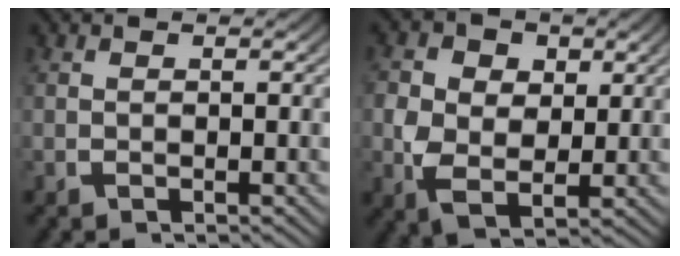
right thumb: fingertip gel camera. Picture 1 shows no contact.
{"total": 5.3, "force": [-0.3, 4.1, 3.3], "torque": [-0.078, -0.033, 0.011]}